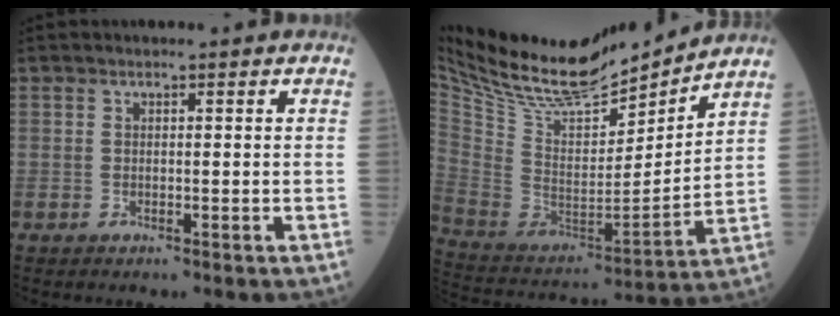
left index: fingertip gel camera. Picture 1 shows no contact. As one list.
[{"total": 24.6, "force": [21.9, 4.7, 10.1], "torque": [-0.202, -0.015, 0.372]}]